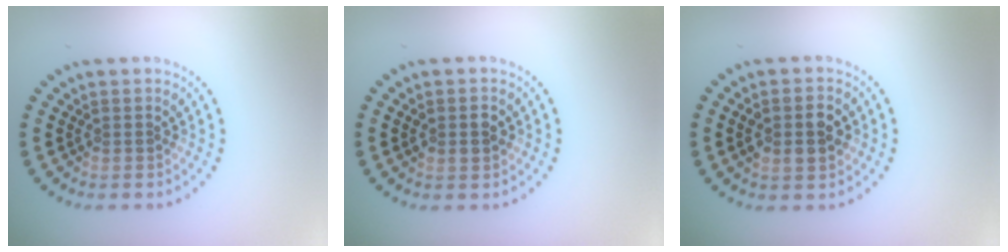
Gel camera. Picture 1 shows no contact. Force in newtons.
{"total": 1.2, "press": 1.2, "slide": 0.1}
{"total": 2.8, "press": 2.8, "slide": 0.3}